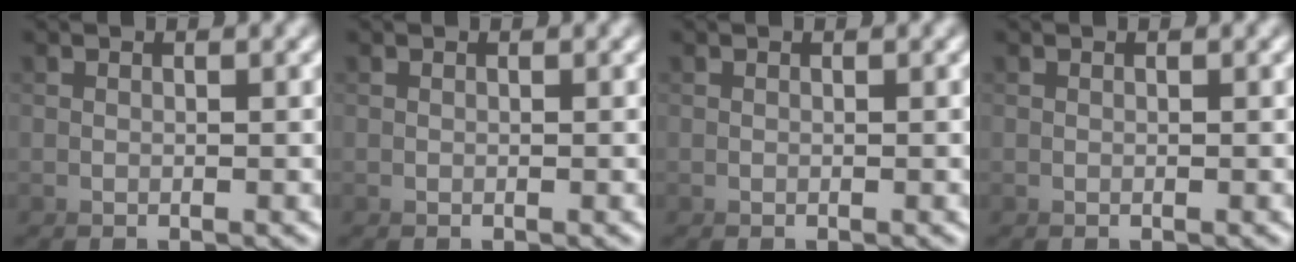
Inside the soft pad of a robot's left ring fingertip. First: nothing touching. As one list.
[{"total": 0.0}, {"total": 0.0}, {"total": 0.0}]